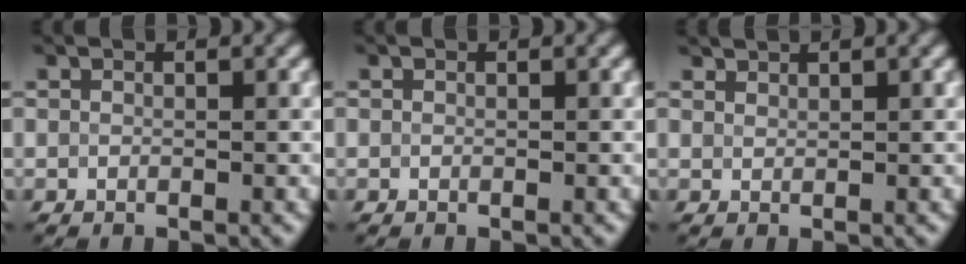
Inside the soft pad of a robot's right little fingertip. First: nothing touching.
{"total": 0.0}
{"total": 1.0, "force": [1.0, 0.0, 0.1], "torque": [-0.030, -0.012, 0.033]}